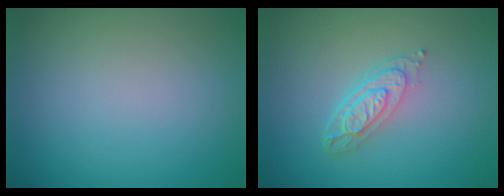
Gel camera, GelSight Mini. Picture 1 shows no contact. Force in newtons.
{"total": 3.5, "press": 2.5, "slide": 2.4}